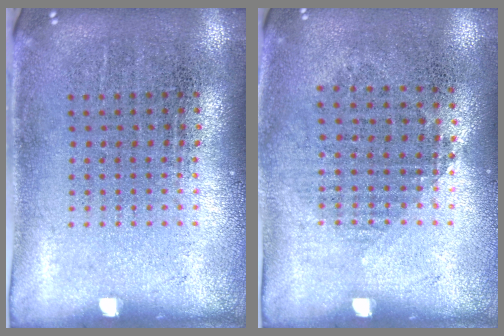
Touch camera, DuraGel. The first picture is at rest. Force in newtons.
{"total": 0.9, "press": 0.8, "slide": 0.4}